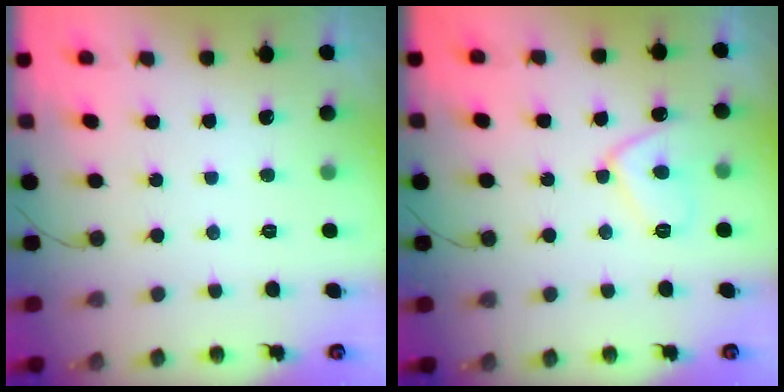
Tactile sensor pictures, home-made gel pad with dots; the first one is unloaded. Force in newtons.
{"total": 8.7, "press": 8.7, "slide": 0.8}